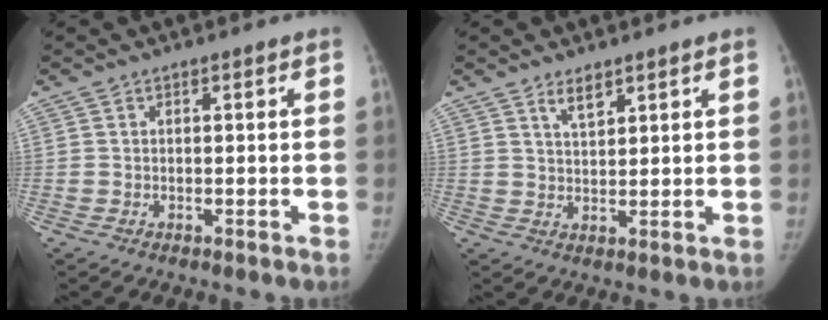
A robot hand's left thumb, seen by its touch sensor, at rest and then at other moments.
{"total": 3.2, "force": [2.3, 1.1, 1.9], "torque": [-0.027, -0.017, 0.045]}